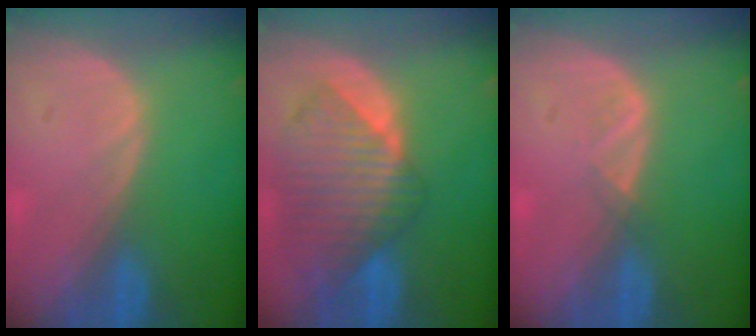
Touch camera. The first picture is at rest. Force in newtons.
{"total": 10.0, "press": 8.7, "slide": 5.1}
{"total": 1.3, "press": 1.2, "slide": 0.7}